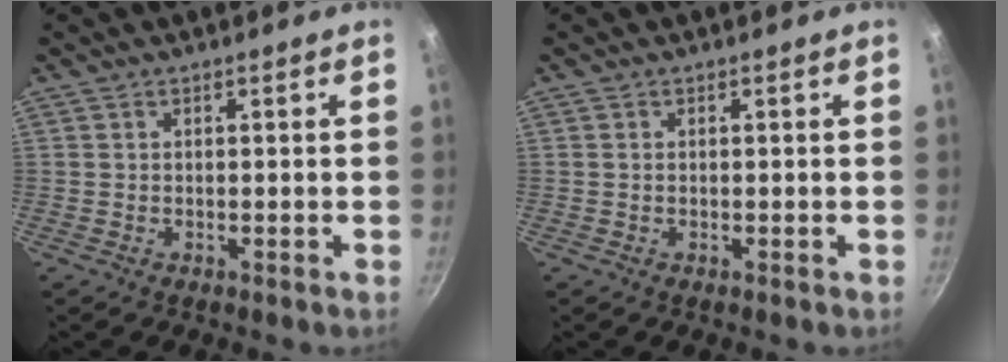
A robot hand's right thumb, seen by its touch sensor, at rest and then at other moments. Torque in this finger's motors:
{"motor_torque": [-0.12, 0.19, -0.15, 0.02, -0.02]}